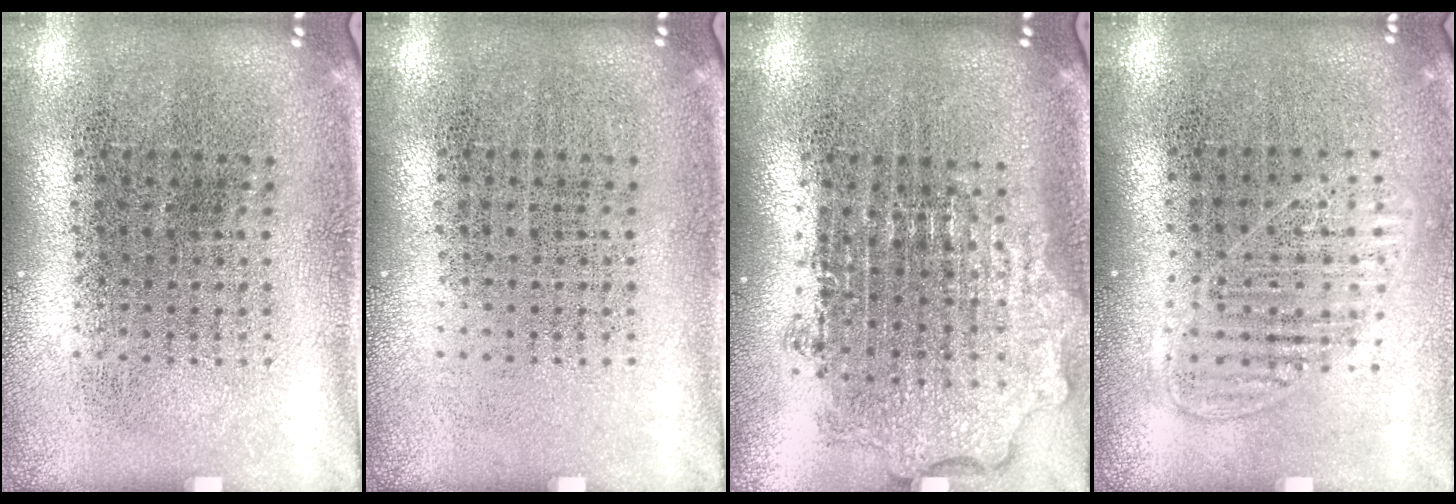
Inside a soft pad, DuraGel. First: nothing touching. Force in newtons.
{"total": 0.0}
{"total": 1.9, "press": 1.5, "slide": 1.1}
{"total": 1.2, "press": 1.1, "slide": 0.5}